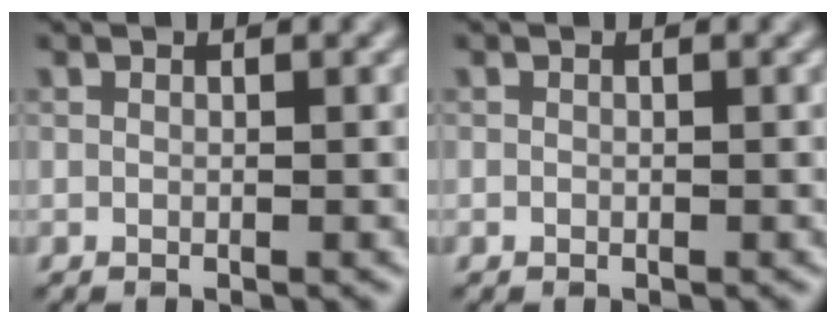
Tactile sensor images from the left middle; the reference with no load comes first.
{"total": 0.0}